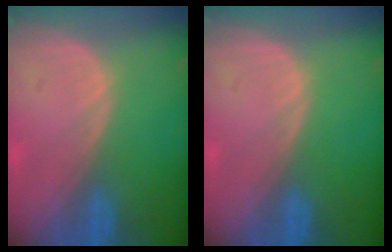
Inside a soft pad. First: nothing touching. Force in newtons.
{"total": 0.0}